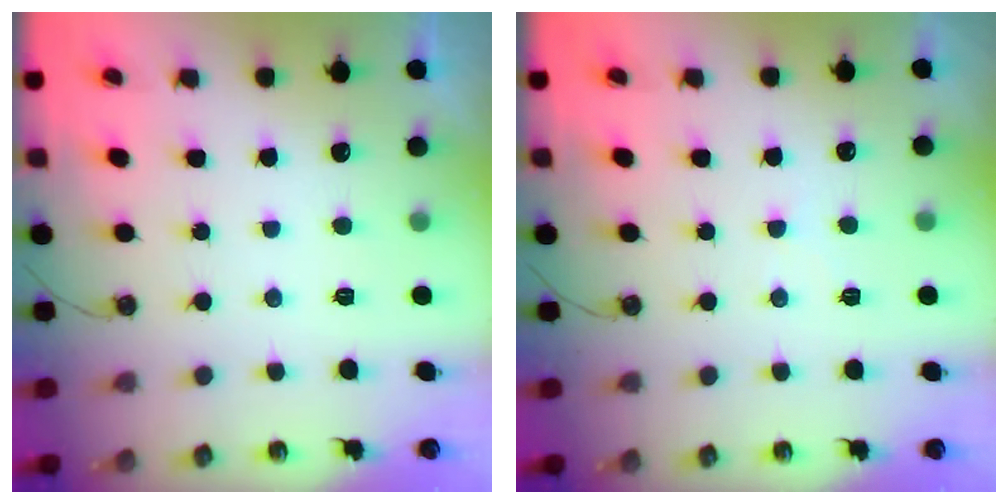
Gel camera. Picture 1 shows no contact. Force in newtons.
{"total": 4.4, "press": 4.3, "slide": 0.7}